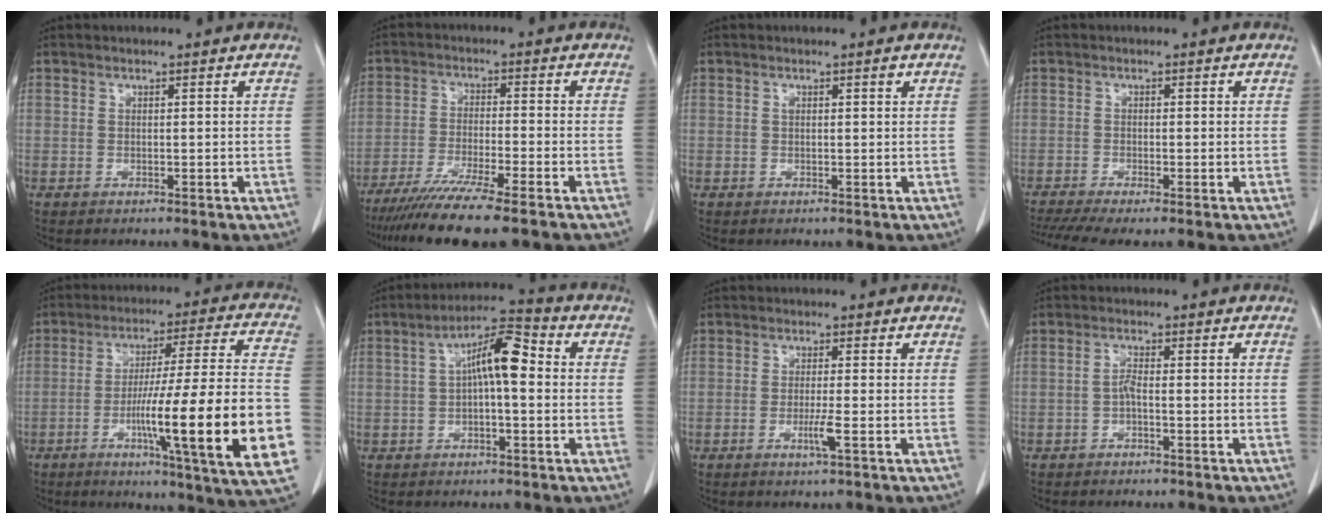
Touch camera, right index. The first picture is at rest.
{"total": 11.9, "force": [-9.5, -0.5, 7.2], "torque": [-0.111, -0.032, -0.153]}
{"total": 1.0, "force": [0.5, 0.4, 0.8], "torque": [-0.012, 0.009, 0.011]}
{"total": 5.5, "force": [-3.8, 0.5, 4.0], "torque": [-0.073, -0.008, -0.068]}
{"total": 23.2, "force": [-6.2, 0.1, 22.3], "torque": [-0.300, -0.009, -0.093]}
{"total": 8.2, "force": [0.7, 2.1, 7.9], "torque": [-0.136, 0.032, 0.006]}
{"total": 2.4, "force": [-0.9, -0.4, 2.2], "torque": [-0.043, -0.004, -0.017]}
{"total": 1.6, "force": [-0.7, 0.2, 1.4], "torque": [-0.026, 0.004, -0.013]}